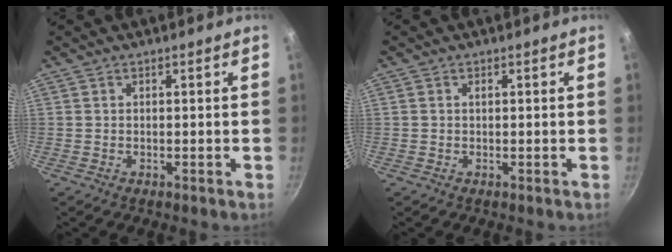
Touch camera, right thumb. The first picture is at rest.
{"total": 1.2, "force": [0.0, 1.0, 0.8], "torque": [-0.011, 0.006, -0.002]}